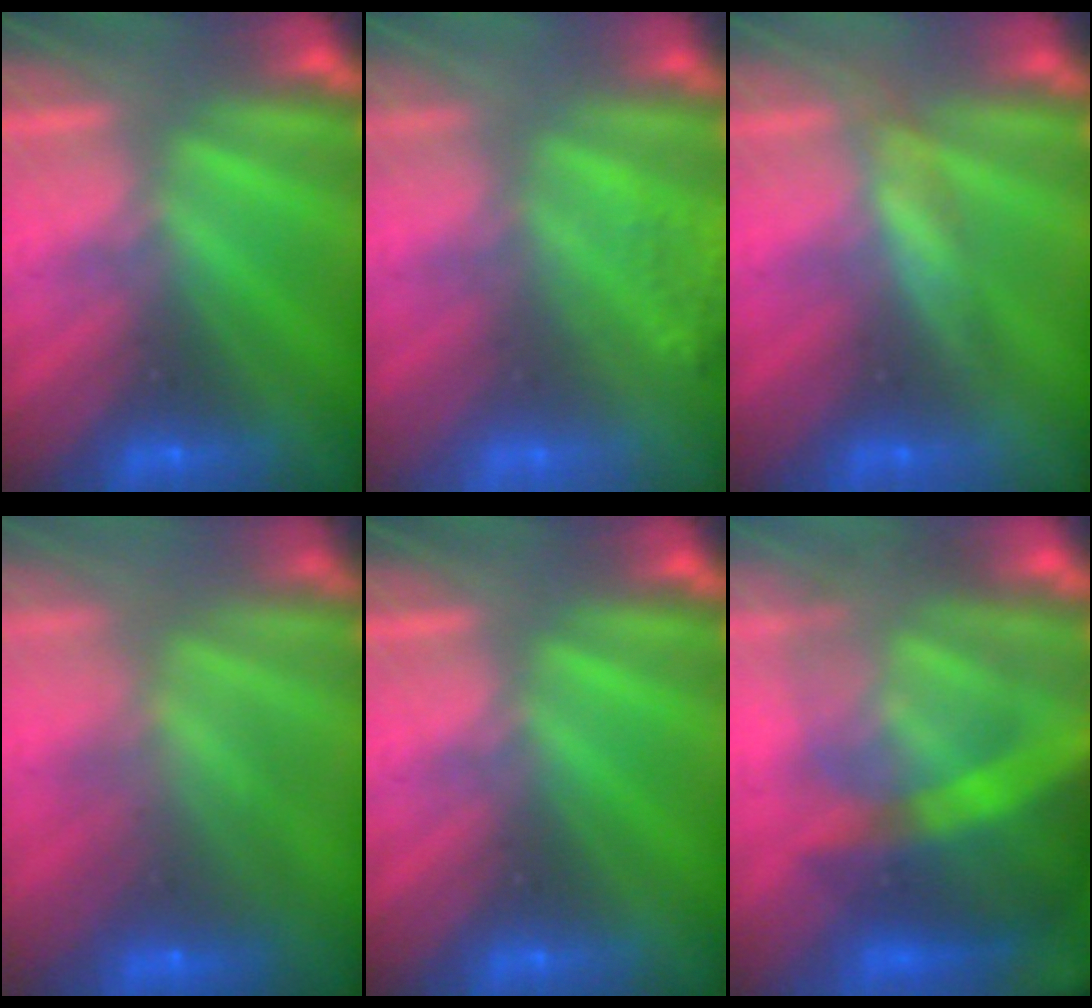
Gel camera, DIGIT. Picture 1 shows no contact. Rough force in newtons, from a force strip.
{"total": 9.0}
{"total": 2.8}
{"total": 5.6}
{"total": 0.0}
{"total": 9.1}